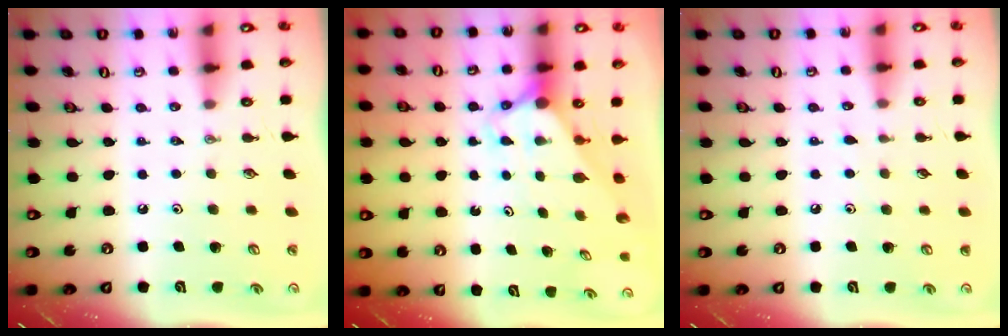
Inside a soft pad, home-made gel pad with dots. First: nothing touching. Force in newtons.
{"total": 2.6, "press": 2.6, "slide": 0.0}
{"total": 2.2, "press": 2.2, "slide": 0.3}